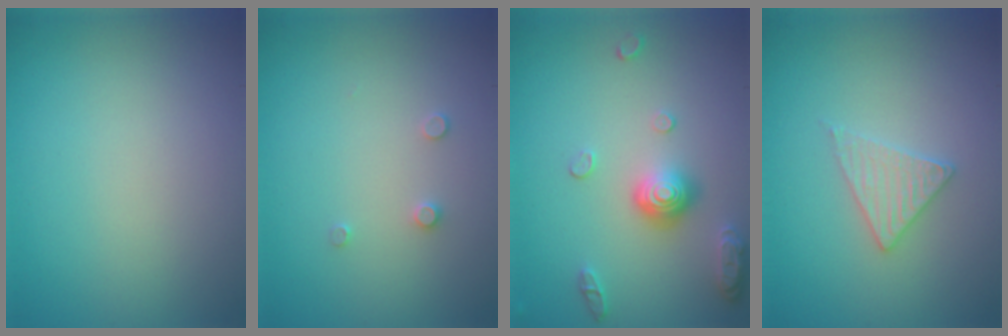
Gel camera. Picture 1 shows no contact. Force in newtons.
{"total": 0.8, "press": 0.8, "slide": 0.0}
{"total": 3.1, "press": 2.7, "slide": 1.6}
{"total": 2.1, "press": 2.1, "slide": 0.3}